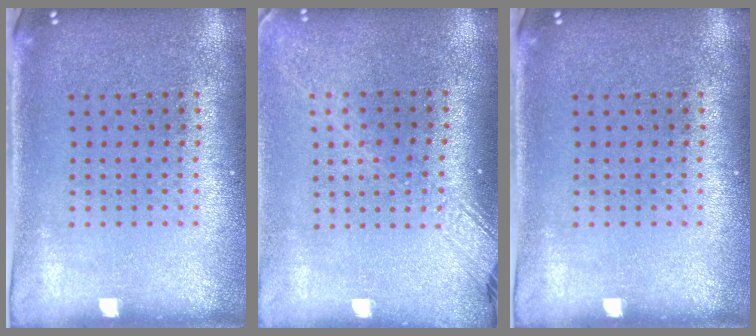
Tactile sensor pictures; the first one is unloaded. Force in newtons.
{"total": 2.0, "press": 1.5, "slide": 1.3}
{"total": 0.0}